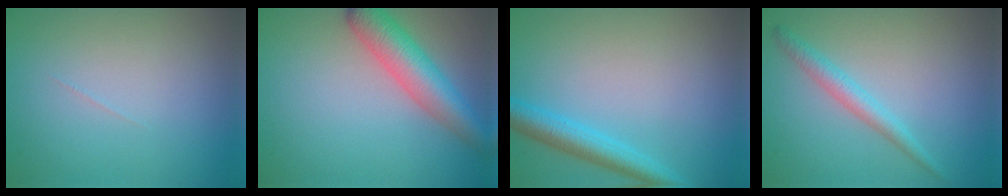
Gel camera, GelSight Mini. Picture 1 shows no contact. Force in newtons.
{"total": 5.4, "press": 5.4, "slide": 0.2}
{"total": 3.5, "press": 3.5, "slide": 0.2}
{"total": 2.2, "press": 2.2, "slide": 0.1}